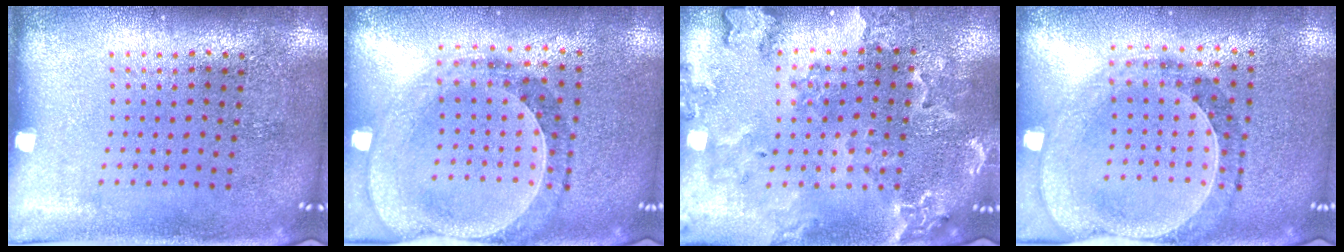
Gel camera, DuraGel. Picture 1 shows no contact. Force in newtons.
{"total": 0.8, "press": 0.7, "slide": 0.3}
{"total": 1.9, "press": 1.9, "slide": 0.2}
{"total": 0.6, "press": 0.6, "slide": 0.2}